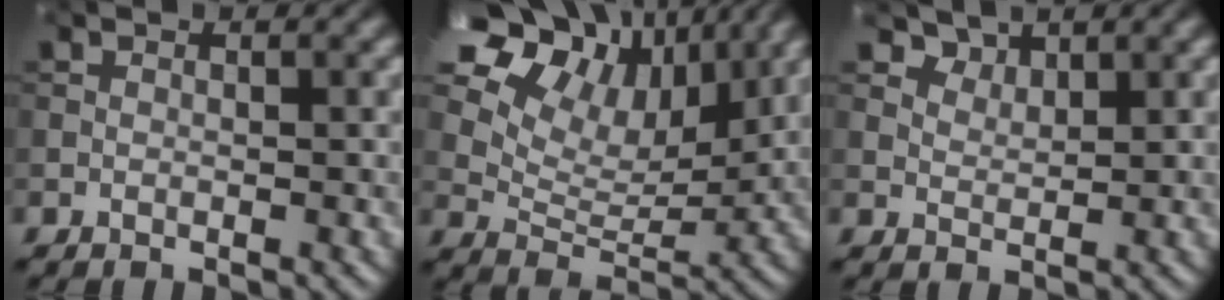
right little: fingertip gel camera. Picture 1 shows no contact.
{"total": 16.8, "force": [10.6, 9.7, 8.8], "torque": [-0.197, 0.058, 0.176]}
{"total": 2.3, "force": [2.0, 1.0, 0.5], "torque": [-0.015, -0.019, 0.048]}